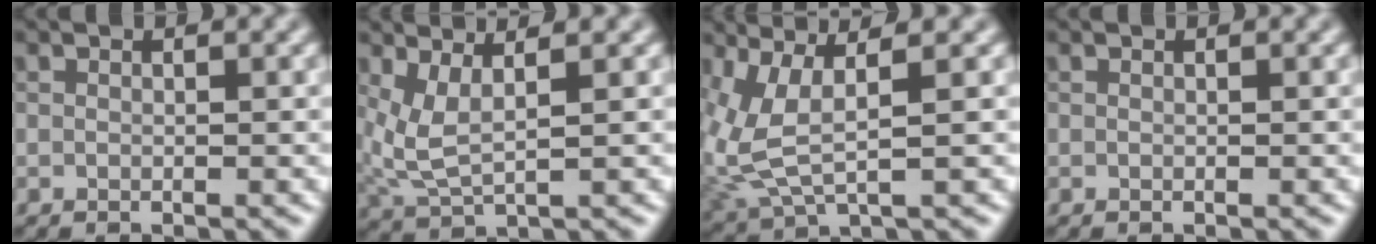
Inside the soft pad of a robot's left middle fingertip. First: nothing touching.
{"total": 3.5, "force": [1.4, 1.1, 3.0], "torque": [-0.082, -0.008, 0.035]}
{"total": 5.3, "force": [0.9, 2.2, 4.8], "torque": [-0.139, -0.010, 0.028]}
{"total": 0.0}